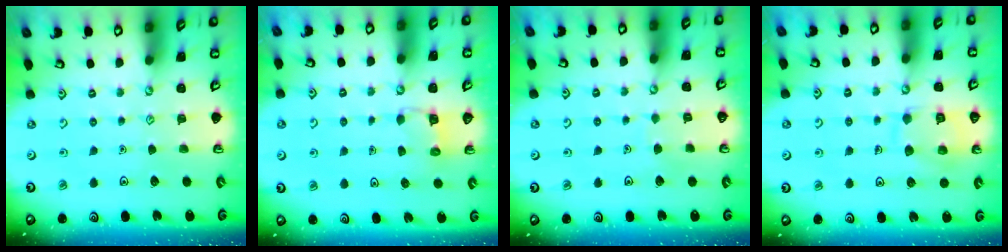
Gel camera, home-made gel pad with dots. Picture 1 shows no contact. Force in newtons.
{"total": 3.1, "press": 3.1, "slide": 0.3}
{"total": 3.1, "press": 3.0, "slide": 0.3}
{"total": 11.9, "press": 11.9, "slide": 1.1}